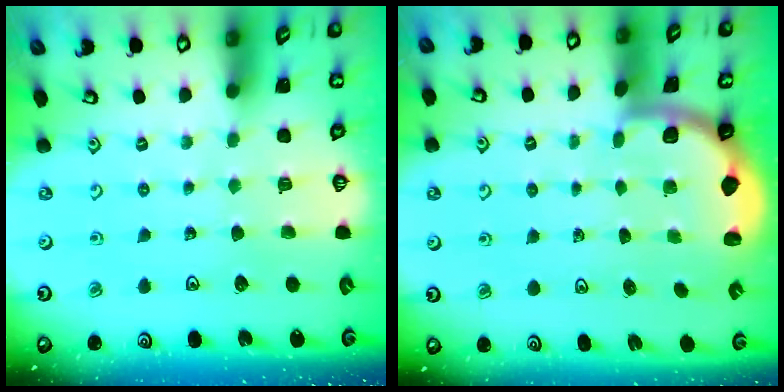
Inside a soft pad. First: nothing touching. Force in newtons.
{"total": 1.7, "press": 1.7, "slide": 0.3}